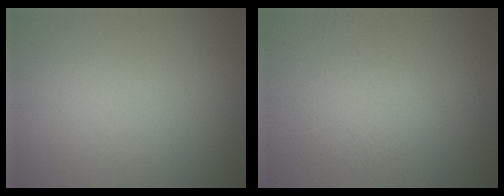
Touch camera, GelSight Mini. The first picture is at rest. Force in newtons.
{"total": 2.3, "press": 2.3, "slide": 0.1}